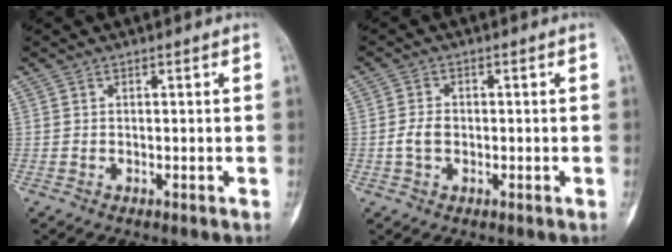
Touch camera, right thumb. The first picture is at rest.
{"total": 3.3, "force": [-0.5, 2.3, 2.3], "torque": [-0.046, 0.008, -0.011]}